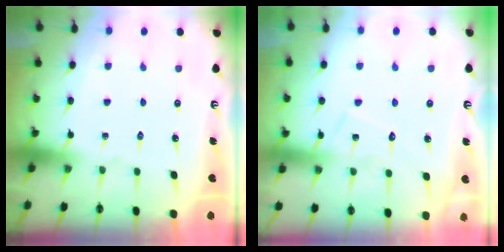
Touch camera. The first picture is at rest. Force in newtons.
{"total": 7.0, "press": 6.9, "slide": 0.6}